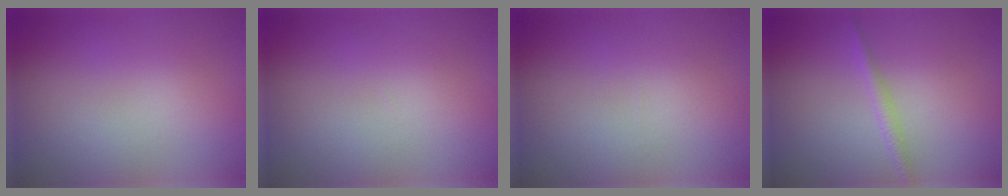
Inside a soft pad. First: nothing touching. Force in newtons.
{"total": 0.0}
{"total": 0.0}
{"total": 1.1, "press": 1.1, "slide": 0.0}